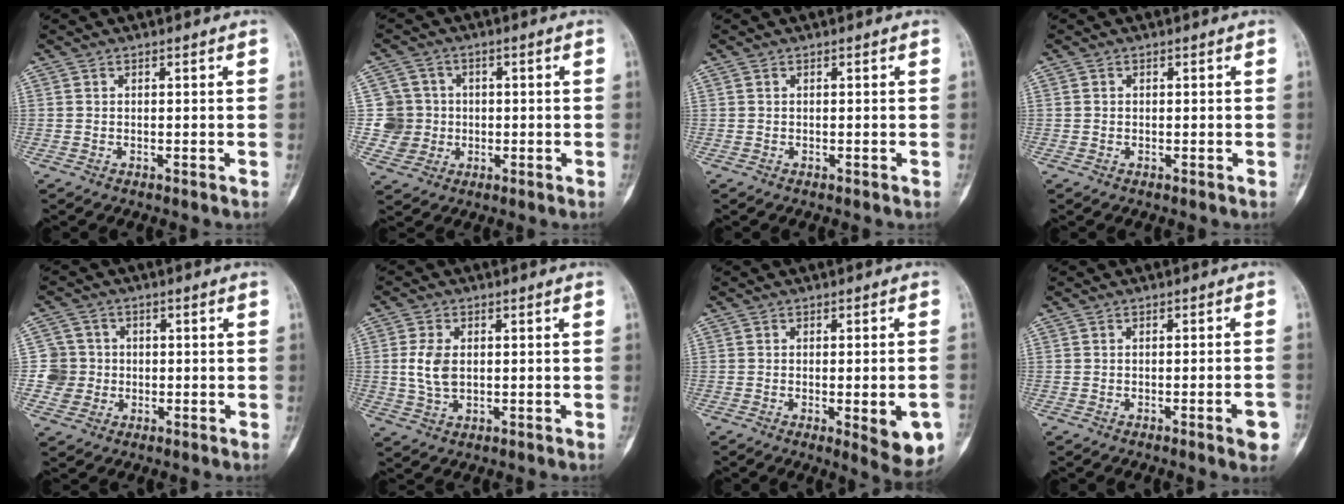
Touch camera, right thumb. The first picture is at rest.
{"total": 6.9, "force": [-0.2, 6.9, 0.5], "torque": [0.024, 0.012, -0.004]}
{"total": 0.0}
{"total": 0.0}
{"total": 5.9, "force": [-0.4, 5.9, 0.4], "torque": [0.029, 0.013, -0.013]}
{"total": 5.9, "force": [0.4, 3.8, 4.5], "torque": [-0.090, 0.001, 0.012]}
{"total": 10.6, "force": [-3.1, 3.1, 9.6], "torque": [-0.110, -0.001, -0.028]}
{"total": 4.1, "force": [-1.8, 0.5, 3.6], "torque": [-0.044, 0.008, -0.023]}